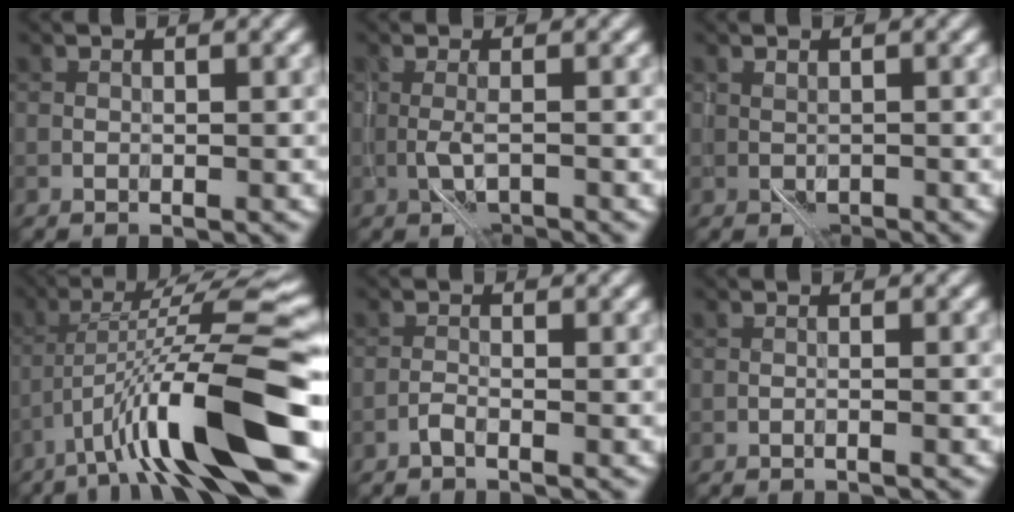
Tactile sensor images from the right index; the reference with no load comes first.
{"total": 2.0, "force": [-0.9, 0.4, 1.8], "torque": [-0.043, -0.004, -0.019]}
{"total": 1.1, "force": [-0.4, 0.7, 0.8], "torque": [-0.015, -0.004, -0.006]}
{"total": 11.8, "force": [-4.8, 2.0, 10.6], "torque": [-0.178, 0.018, -0.078]}
{"total": 0.9, "force": [-0.7, 0.1, 0.5], "torque": [-0.010, 0.003, -0.016]}
{"total": 0.5, "force": [-0.2, 0.1, 0.5], "torque": [-0.008, -0.002, -0.008]}